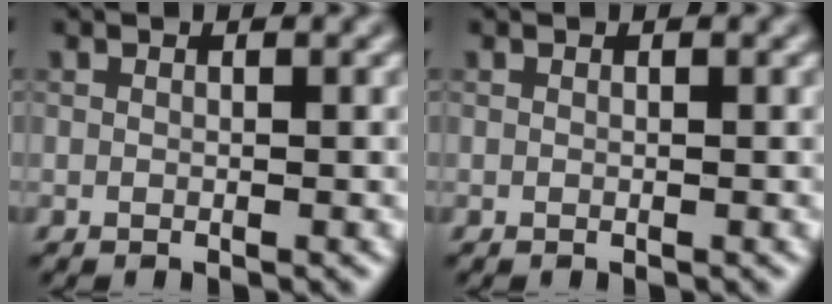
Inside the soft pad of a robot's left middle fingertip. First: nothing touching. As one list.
[{"total": 0.0}]